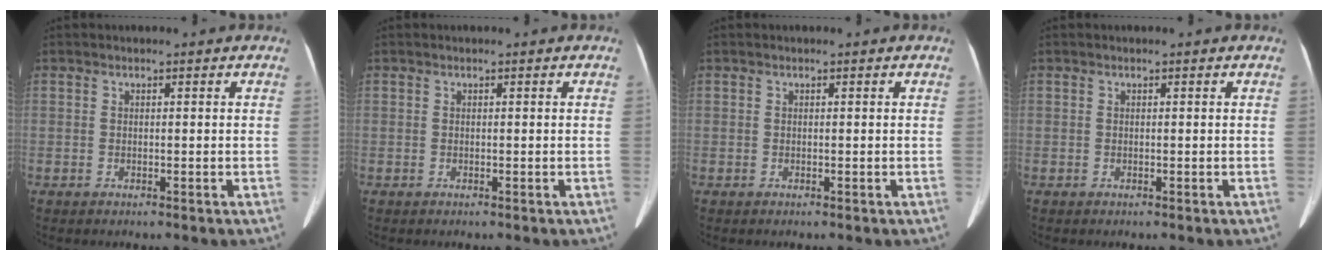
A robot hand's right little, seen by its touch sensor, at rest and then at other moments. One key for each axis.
{"total": 0.0}
{"total": 0.0}
{"total": 0.0}